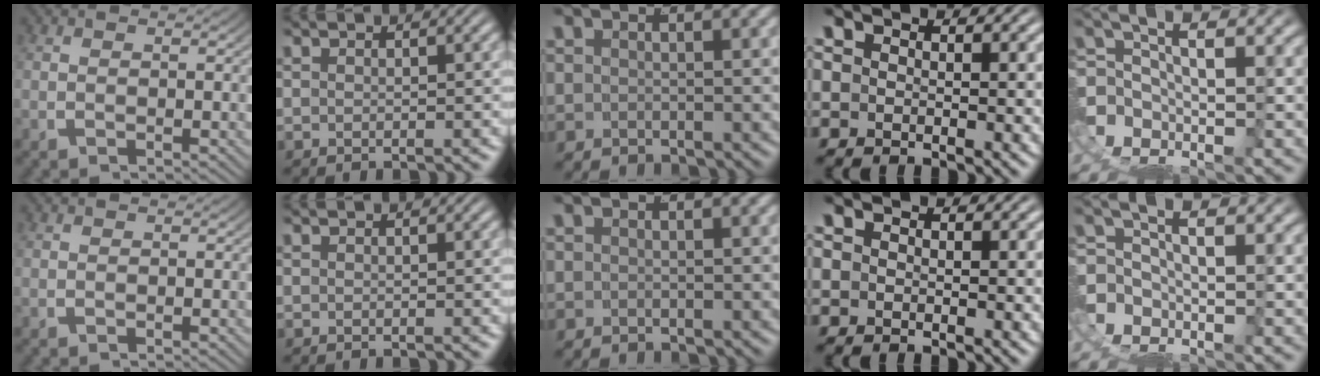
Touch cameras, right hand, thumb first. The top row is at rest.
{}